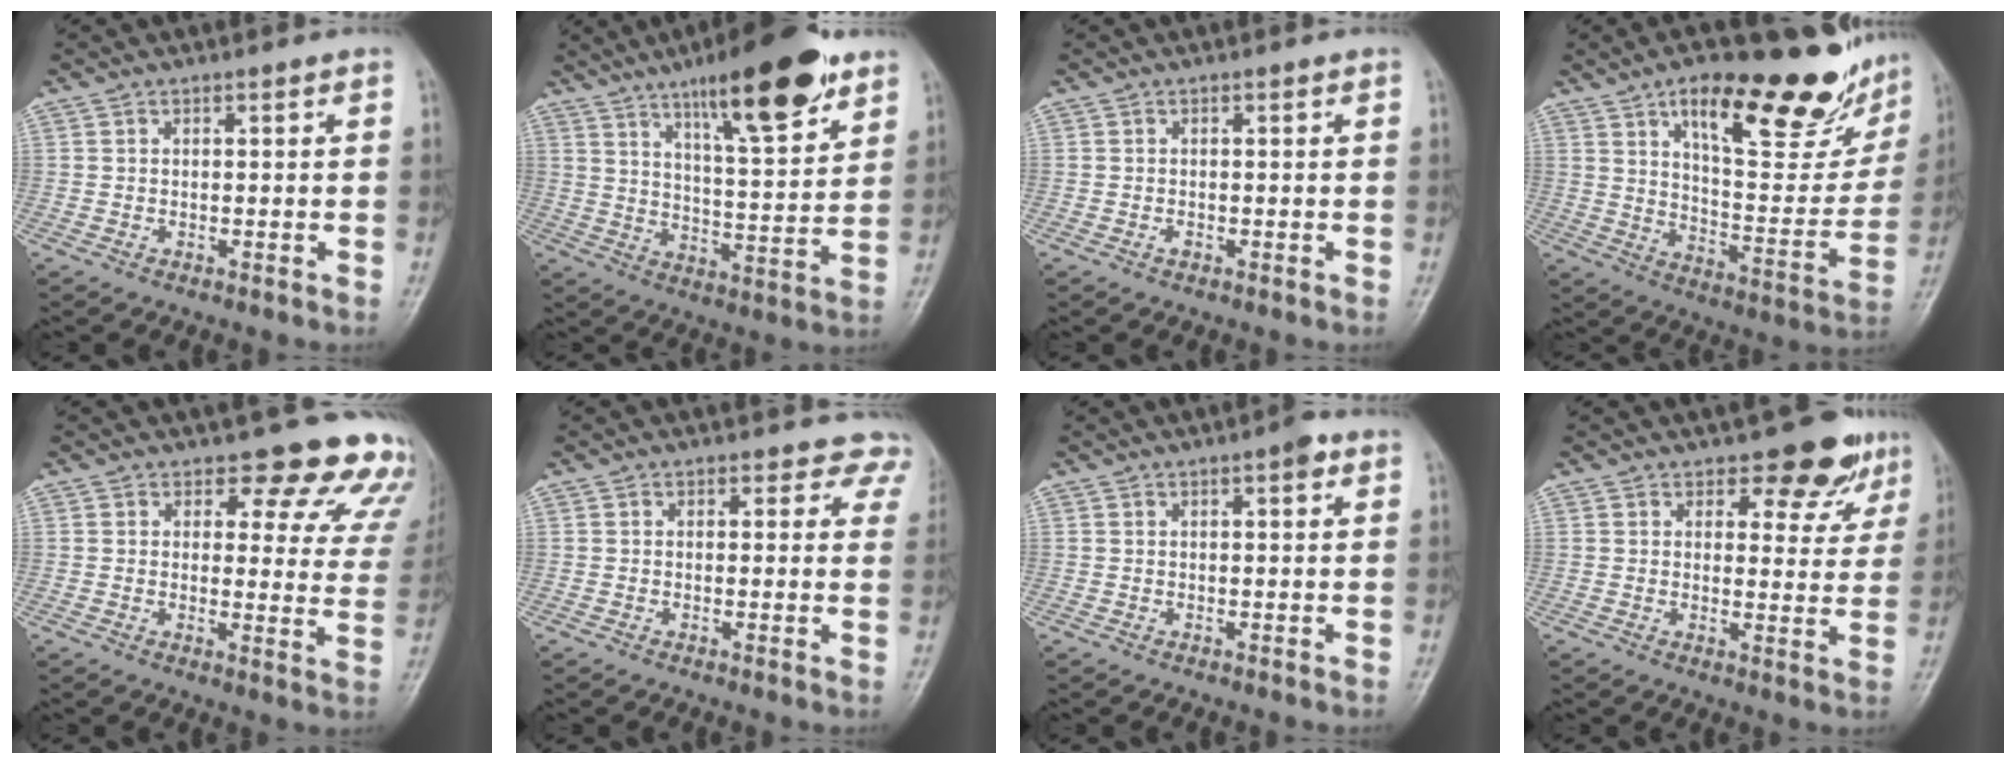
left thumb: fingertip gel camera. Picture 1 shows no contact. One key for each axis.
{"total": 16.3, "fx": 10.4, "fy": 4.2, "fz": 11.8, "tx": -0.149, "ty": -0.059, "tz": 0.163}
{"total": 0.6, "fx": -0.2, "fy": 0.4, "fz": 0.4, "tx": -0.003, "ty": 0.000, "tz": -0.006}
{"total": 25.1, "fx": 16.1, "fy": 8.4, "fz": 17.2, "tx": -0.188, "ty": -0.066, "tz": 0.243}
{"total": 14.4, "fx": 13.0, "fy": 5.3, "fz": 3.3, "tx": 0.022, "ty": -0.100, "tz": 0.116}
{"total": 4.9, "fx": 4.1, "fy": 2.7, "fz": 0.2, "tx": 0.042, "ty": -0.014, "tz": 0.017}
{"total": 2.3, "fx": 1.1, "fy": 0.7, "fz": 1.9, "tx": -0.022, "ty": 0.001, "tz": 0.011}
{"total": 7.6, "fx": 5.7, "fy": 3.9, "fz": 3.1, "tx": -0.006, "ty": -0.039, "tz": 0.064}